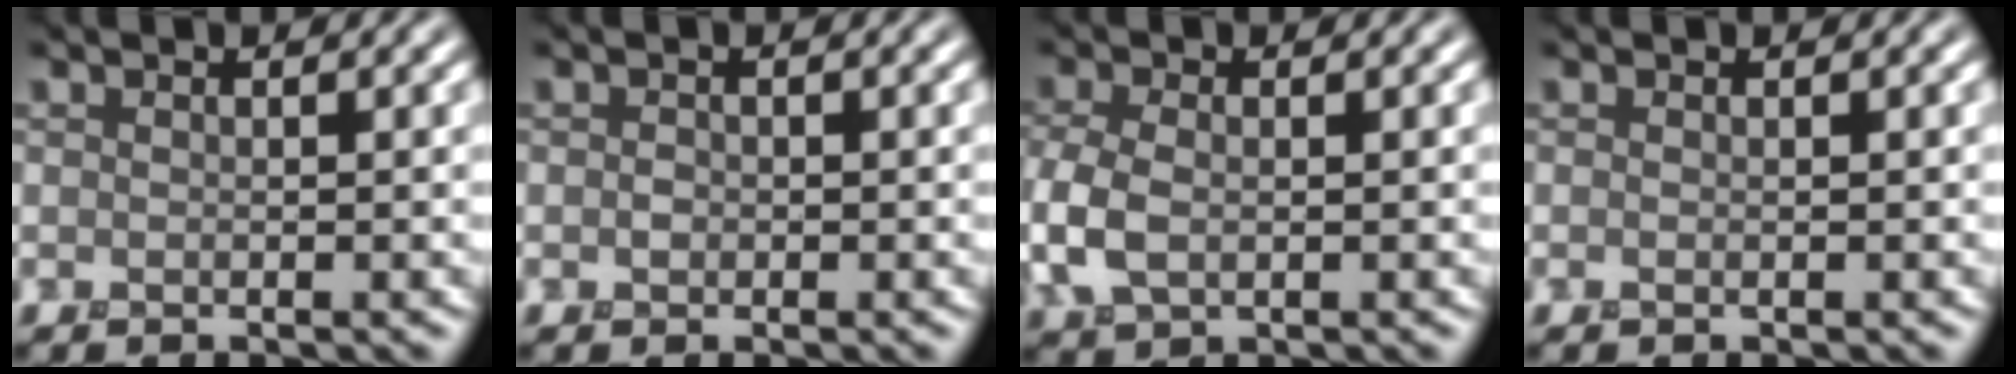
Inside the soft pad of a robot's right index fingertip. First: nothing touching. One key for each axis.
{"total": 0.6, "fx": -0.1, "fy": 0.6, "fz": 0.3, "tx": -0.006, "ty": -0.001, "tz": -0.006}
{"total": 3.7, "fx": -0.5, "fy": 2.4, "fz": 2.8, "tx": -0.083, "ty": -0.005, "tz": -0.011}
{"total": 0.0}